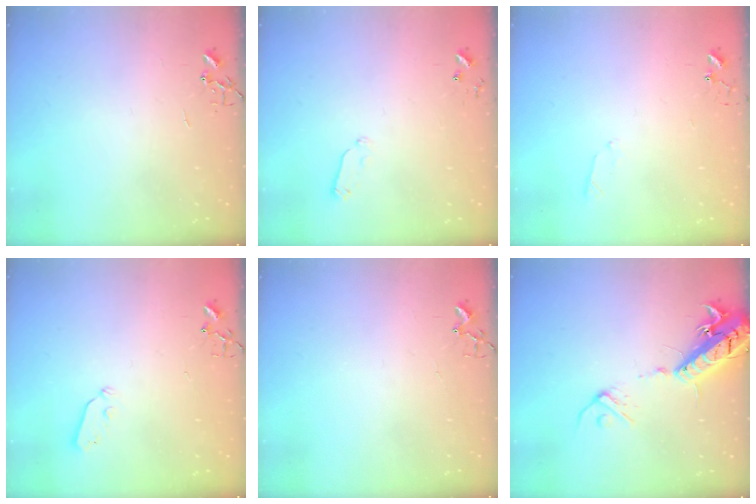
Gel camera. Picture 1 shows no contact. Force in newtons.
{"total": 5.1, "press": 5.0, "slide": 0.8}
{"total": 4.1, "press": 4.0, "slide": 0.8}
{"total": 3.3, "press": 3.3, "slide": 0.5}
{"total": 2.4, "press": 2.4, "slide": 0.3}
{"total": 17.4, "press": 17.0, "slide": 3.7}